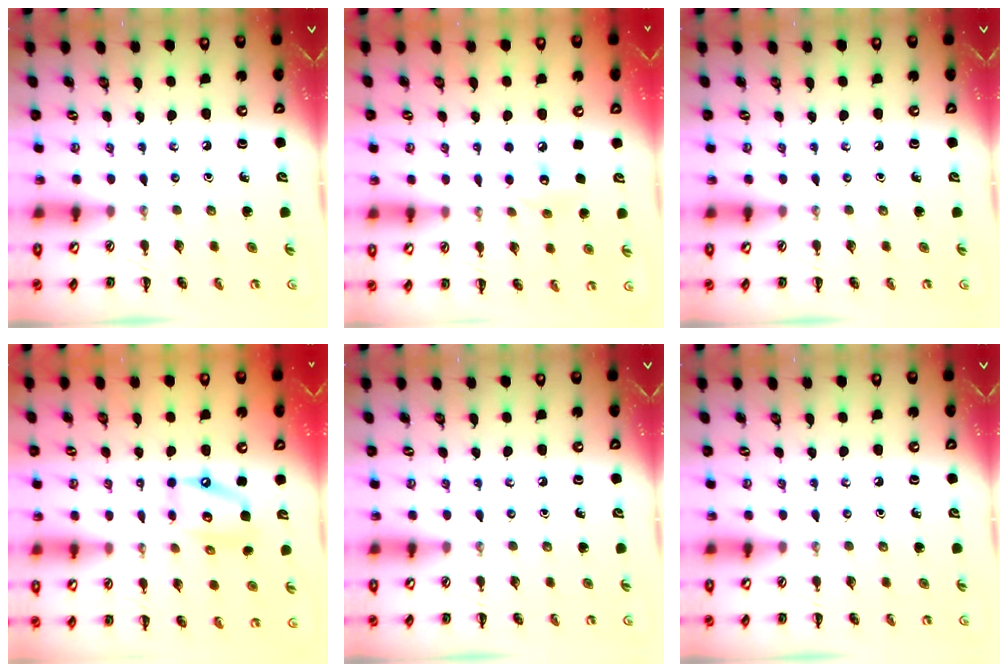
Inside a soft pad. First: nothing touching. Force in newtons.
{"total": 6.8, "press": 6.7, "slide": 1.1}
{"total": 0.0}
{"total": 11.5, "press": 11.2, "slide": 2.2}
{"total": 0.0}
{"total": 0.0}